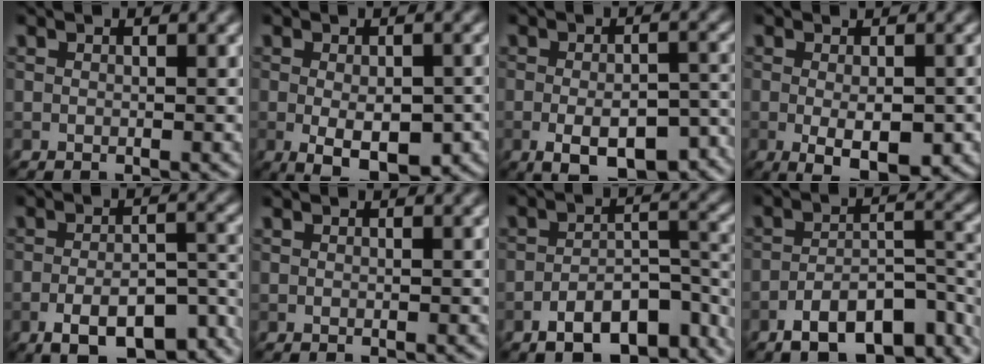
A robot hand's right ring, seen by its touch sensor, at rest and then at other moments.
{"total": 6.0, "force": [-1.8, 2.6, 5.1], "torque": [-0.077, -0.016, -0.019]}
{"total": 8.6, "force": [-3.8, 3.7, 6.7], "torque": [-0.103, -0.014, -0.045]}
{"total": 5.1, "force": [-1.2, 1.9, 4.5], "torque": [-0.068, -0.011, -0.013]}
{"total": 10.0, "force": [-5.9, 3.9, 7.0], "torque": [-0.104, -0.013, -0.089]}
{"total": 0.0}
{"total": 9.0, "force": [-5.9, 3.9, 5.6], "torque": [-0.074, -0.006, -0.097]}
{"total": 9.9, "force": [-6.6, 3.9, 6.3], "torque": [-0.087, -0.004, -0.110]}